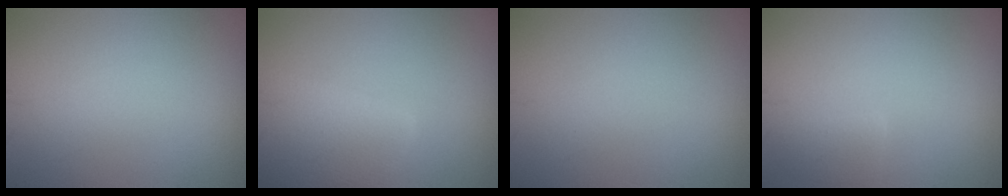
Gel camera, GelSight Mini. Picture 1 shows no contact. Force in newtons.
{"total": 6.0, "press": 6.0, "slide": 0.4}
{"total": 0.0}
{"total": 1.4, "press": 1.4, "slide": 0.1}